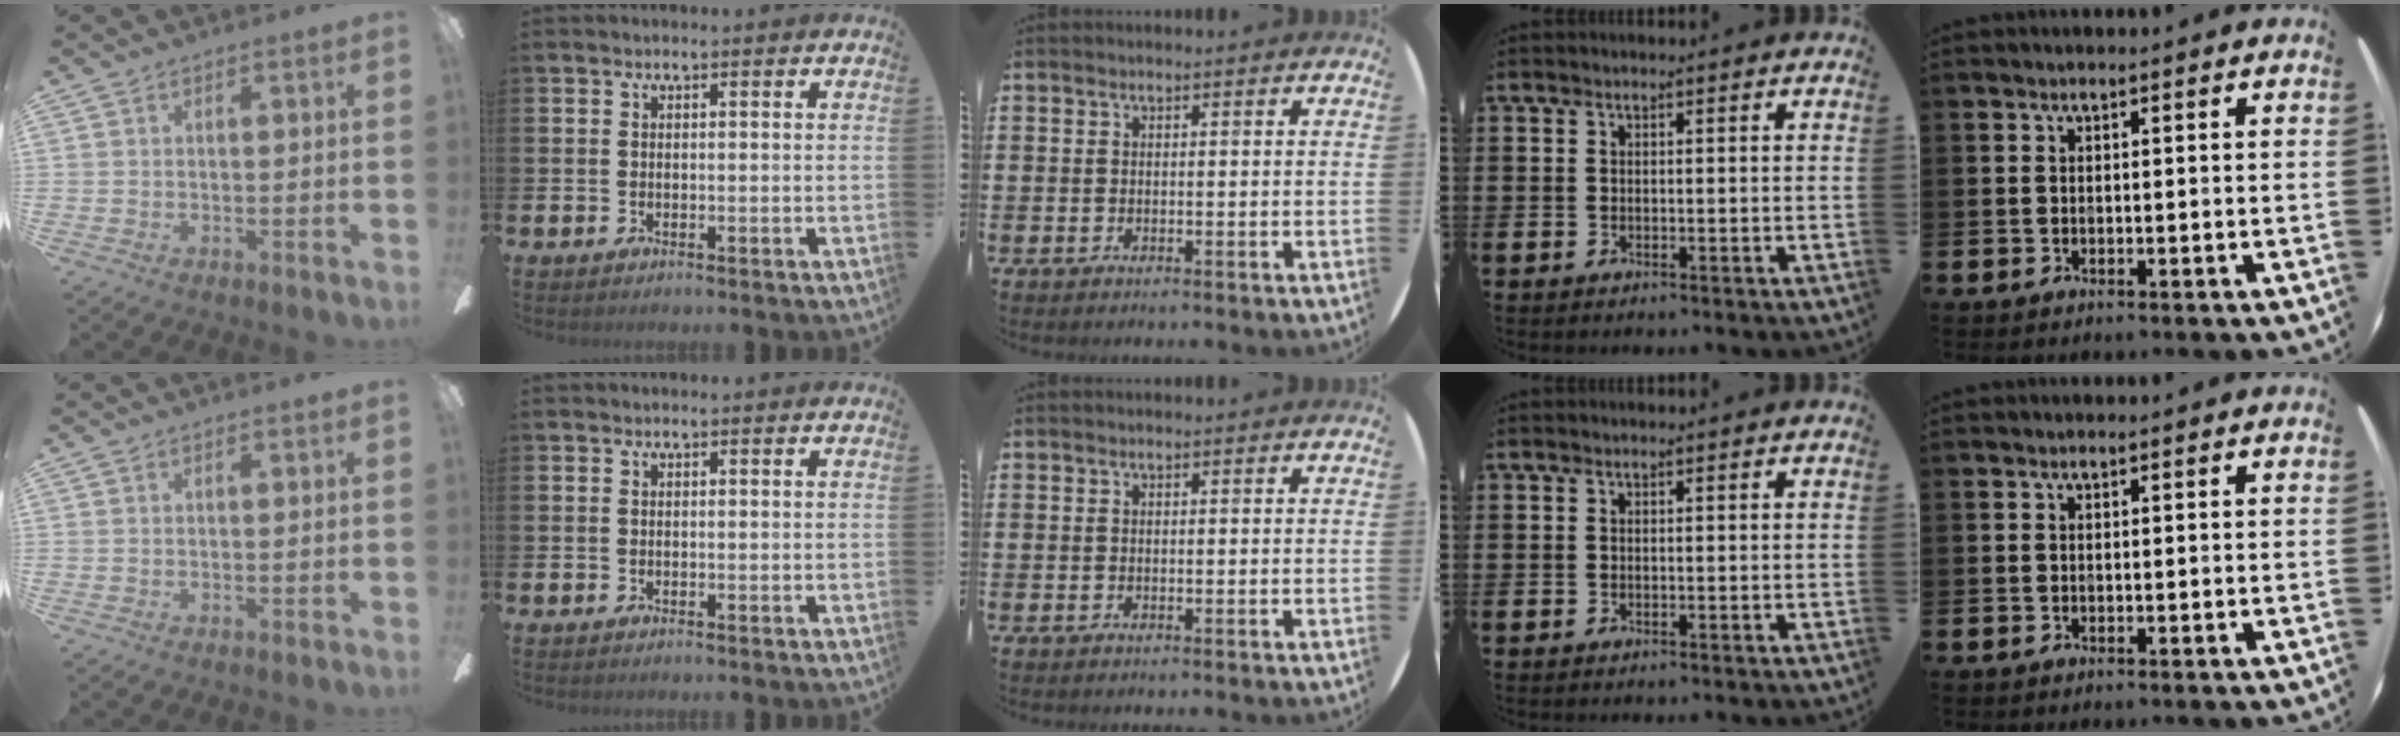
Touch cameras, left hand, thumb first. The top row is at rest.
{}